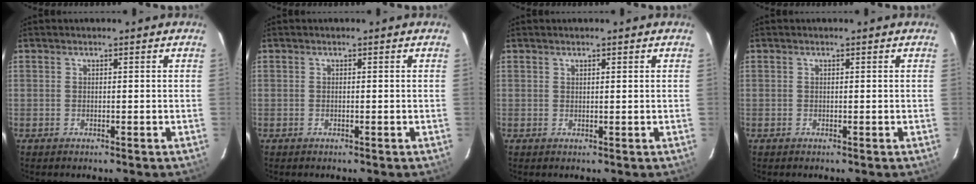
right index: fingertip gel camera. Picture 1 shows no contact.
{"total": 0.0}
{"total": 0.7, "force": [0.6, 0.1, 0.3], "torque": [-0.007, 0.001, 0.011]}
{"total": 0.0}